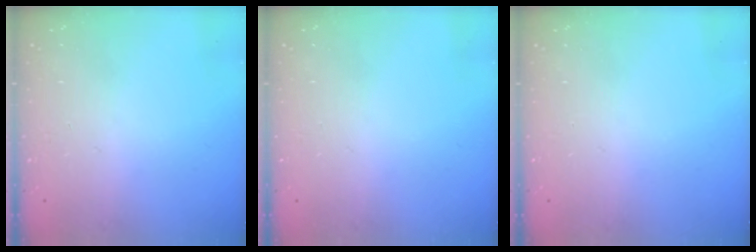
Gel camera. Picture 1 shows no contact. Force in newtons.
{"total": 0.0}
{"total": 0.0}